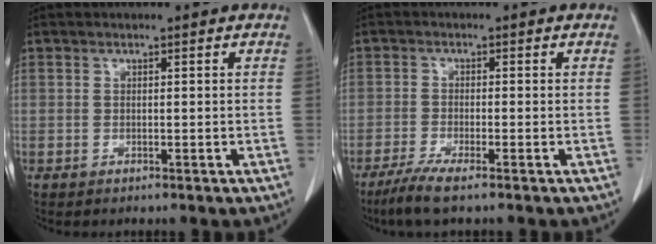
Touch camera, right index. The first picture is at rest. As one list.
[{"total": 4.6, "force": [-3.3, 0.0, 3.2], "torque": [-0.063, -0.013, -0.062]}]